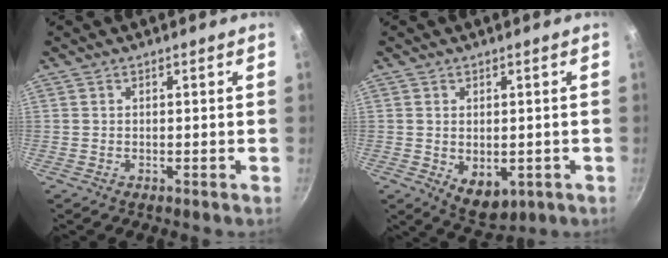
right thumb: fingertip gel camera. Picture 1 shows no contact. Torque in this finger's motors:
{"motor_torque": [-0.58, 0.10, -0.11, 0.10, 0.02]}